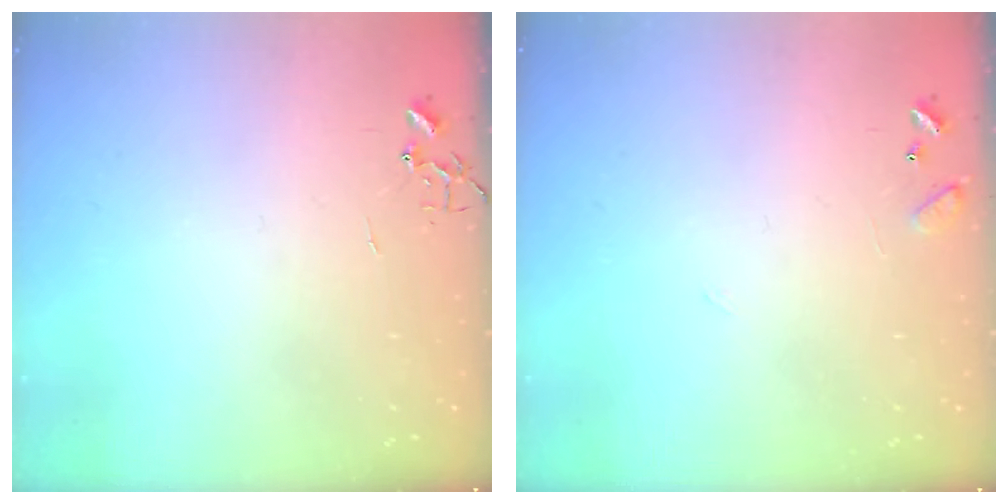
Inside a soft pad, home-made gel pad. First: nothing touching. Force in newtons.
{"total": 8.4, "press": 8.4, "slide": 0.5}